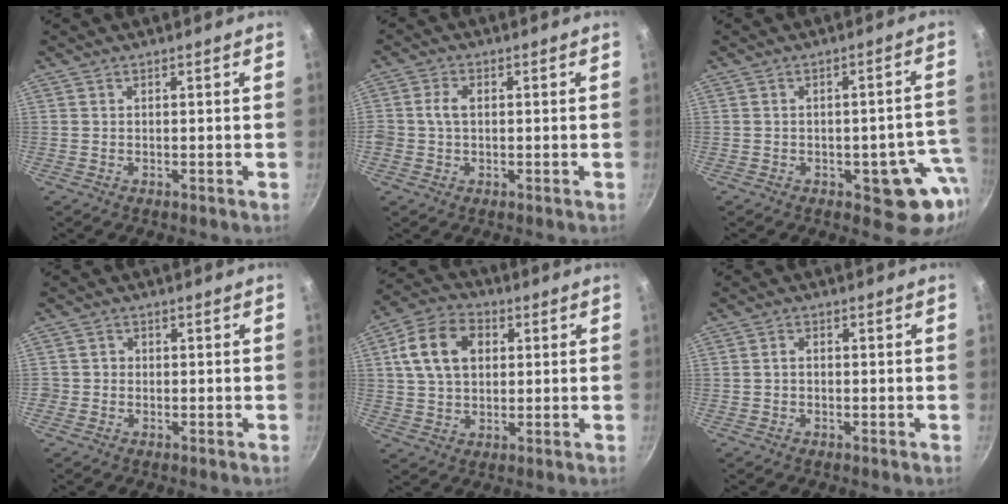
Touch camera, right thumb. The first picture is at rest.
{"total": 3.3, "force": [0.1, 2.4, 2.3], "torque": [-0.037, 0.010, -0.002]}
{"total": 9.6, "force": [-3.2, 5.1, 7.5], "torque": [-0.031, 0.027, -0.035]}
{"total": 1.8, "force": [-0.5, 1.7, 0.3], "torque": [0.004, 0.007, -0.011]}
{"total": 12.5, "force": [3.0, 8.9, 8.2], "torque": [-0.130, 0.011, 0.042]}
{"total": 1.5, "force": [-0.3, 1.1, 0.9], "torque": [-0.015, 0.010, -0.007]}